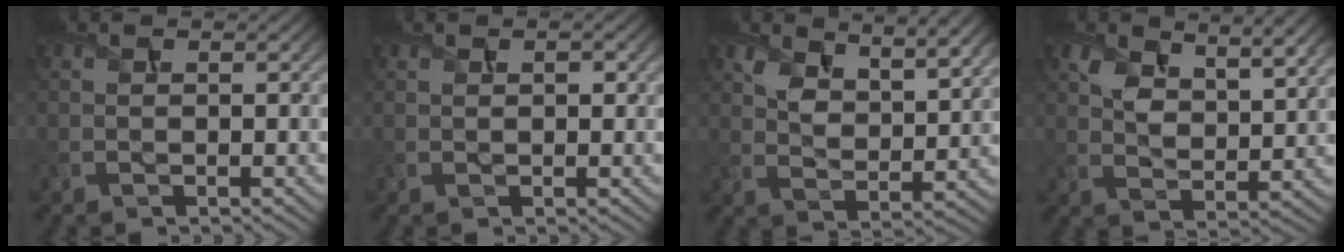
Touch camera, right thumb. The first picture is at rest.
{"total": 1.2, "force": [0.5, 0.6, 0.9], "torque": [-0.014, -0.001, 0.012]}
{"total": 7.8, "force": [5.2, 3.3, 4.8], "torque": [-0.097, -0.005, 0.099]}
{"total": 7.1, "force": [4.4, 3.2, 4.6], "torque": [-0.092, -0.003, 0.083]}